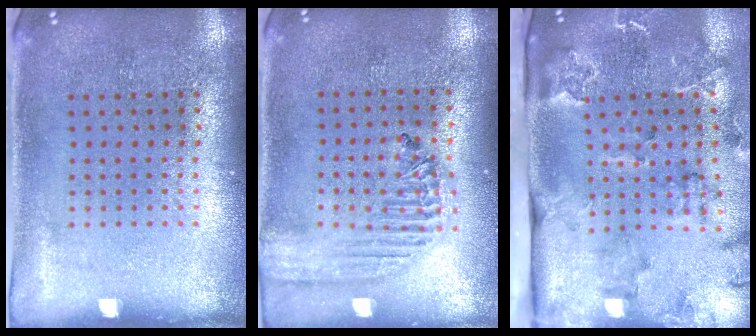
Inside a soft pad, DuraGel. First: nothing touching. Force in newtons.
{"total": 1.8, "press": 1.7, "slide": 0.6}
{"total": 2.5, "press": 2.3, "slide": 0.9}